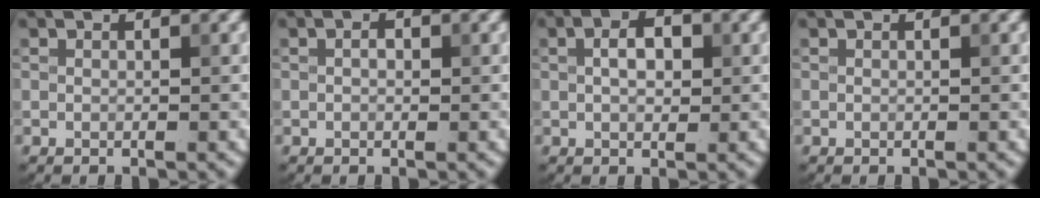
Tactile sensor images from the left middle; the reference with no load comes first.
{"total": 1.1, "force": [0.2, 0.7, 0.8], "torque": [-0.009, -0.002, -0.001]}
{"total": 2.8, "force": [0.5, 1.6, 2.2], "torque": [-0.036, 0.002, 0.007]}
{"total": 0.0}